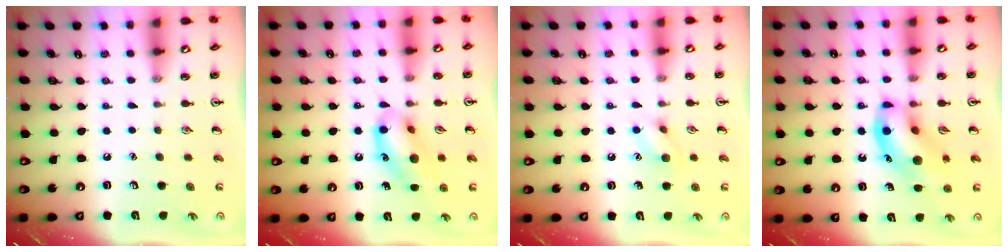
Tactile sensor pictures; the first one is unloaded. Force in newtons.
{"total": 12.6, "press": 12.4, "slide": 2.3}
{"total": 7.0, "press": 7.0, "slide": 0.7}
{"total": 13.7, "press": 13.4, "slide": 2.7}